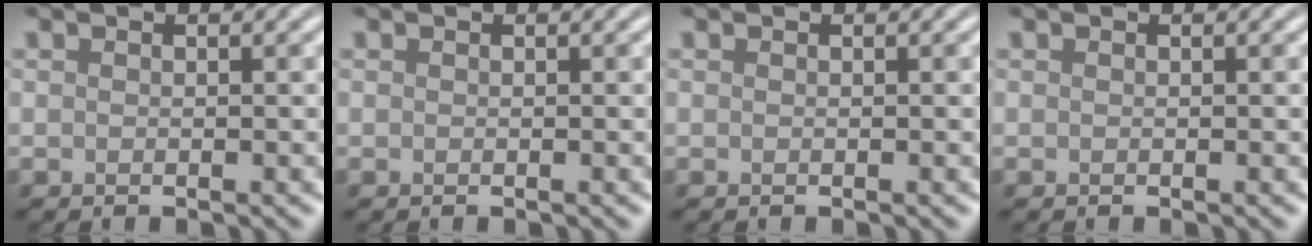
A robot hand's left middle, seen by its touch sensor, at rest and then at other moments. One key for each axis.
{"total": 0.0}
{"total": 0.0}
{"total": 0.0}